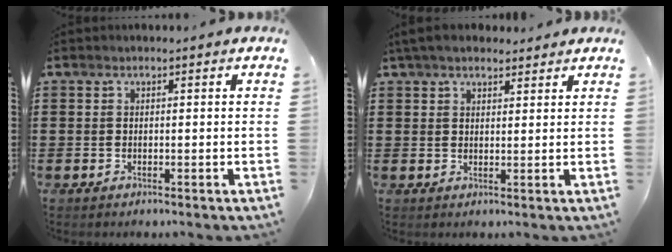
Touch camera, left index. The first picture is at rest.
{"total": 3.8, "force": [3.2, 1.2, 1.5], "torque": [-0.038, 0.001, 0.061]}